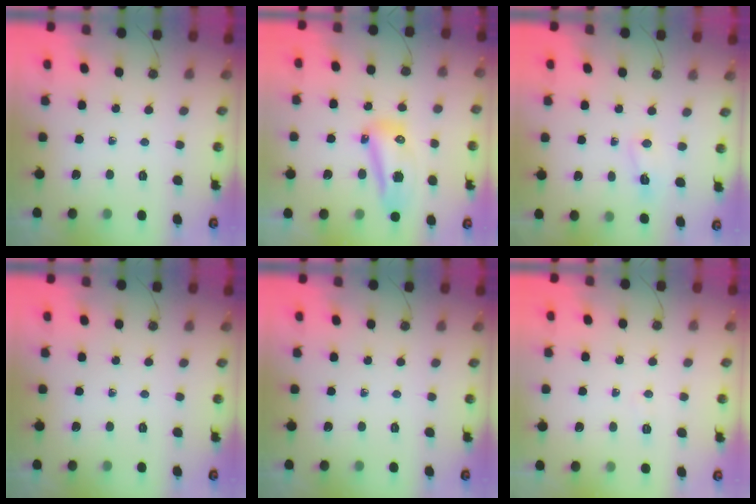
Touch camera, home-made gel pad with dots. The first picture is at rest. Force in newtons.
{"total": 18.9, "press": 14.1, "slide": 12.5}
{"total": 2.1, "press": 2.1, "slide": 0.4}
{"total": 0.0}
{"total": 0.0}
{"total": 3.4, "press": 3.4, "slide": 0.4}